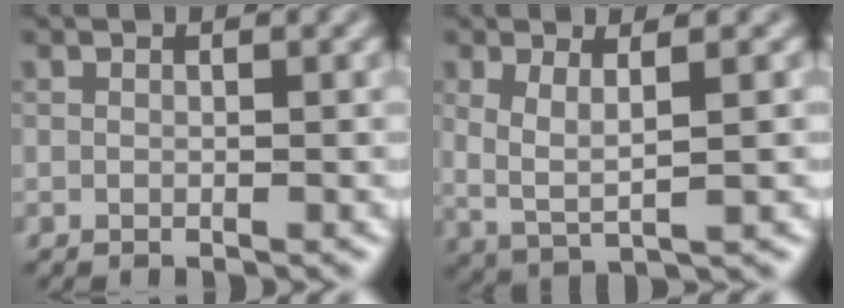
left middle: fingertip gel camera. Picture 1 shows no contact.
{"total": 3.2, "force": [0.8, 0.9, 3.0], "torque": [-0.059, -0.006, 0.019]}